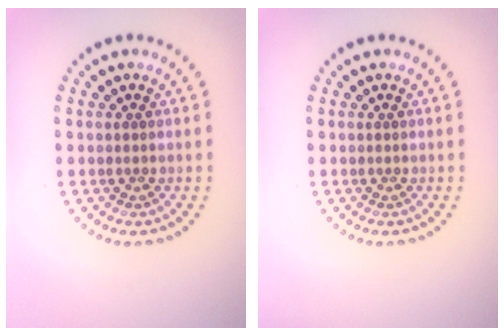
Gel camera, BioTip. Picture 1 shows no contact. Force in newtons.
{"total": 0.0}